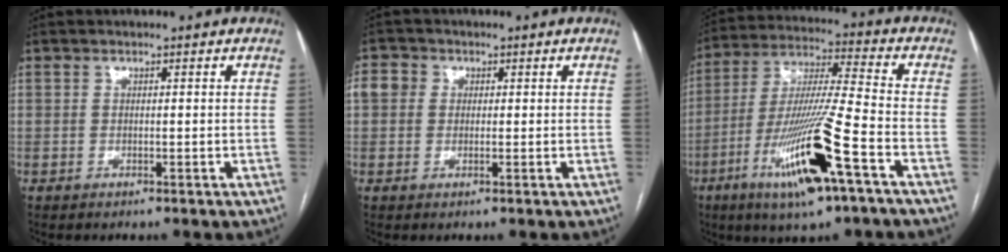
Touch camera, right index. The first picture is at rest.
{"total": 3.9, "force": [0.7, 3.5, 1.5], "torque": [-0.035, 0.017, 0.012]}
{"total": 17.4, "force": [-7.9, 0.6, 15.4], "torque": [-0.318, -0.025, -0.143]}